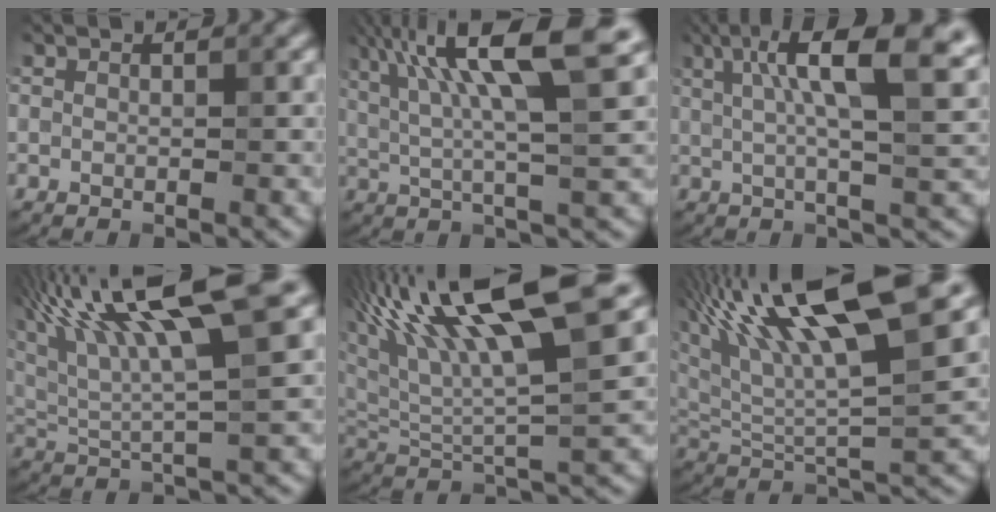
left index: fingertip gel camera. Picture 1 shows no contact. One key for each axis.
{"total": 12.5, "fx": 4.8, "fy": 2.7, "fz": 11.2, "tx": -0.189, "ty": 0.016, "tz": 0.079}
{"total": 11.0, "fx": 3.7, "fy": 2.8, "fz": 10.0, "tx": -0.139, "ty": 0.014, "tz": 0.052}
{"total": 13.8, "fx": 6.9, "fy": 3.0, "fz": 11.6, "tx": -0.211, "ty": 0.027, "tz": 0.115}
{"total": 14.9, "fx": 7.5, "fy": 3.8, "fz": 12.3, "tx": -0.219, "ty": 0.026, "tz": 0.123}
{"total": 15.1, "fx": 7.5, "fy": 4.2, "fz": 12.4, "tx": -0.212, "ty": 0.023, "tz": 0.122}